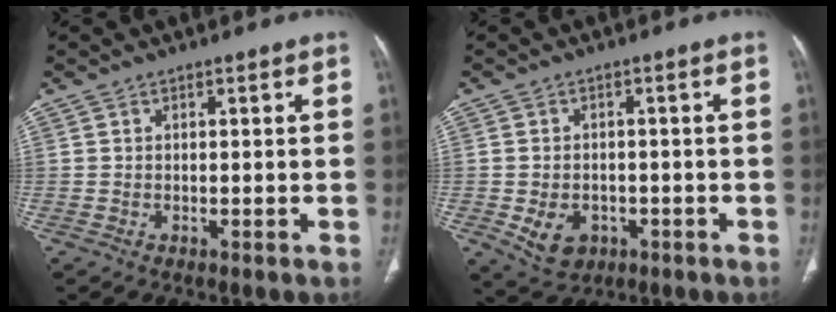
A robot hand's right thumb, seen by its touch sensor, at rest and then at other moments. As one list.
[{"total": 6.2, "force": [-2.0, 4.8, 3.4], "torque": [-0.049, 0.010, -0.017]}]